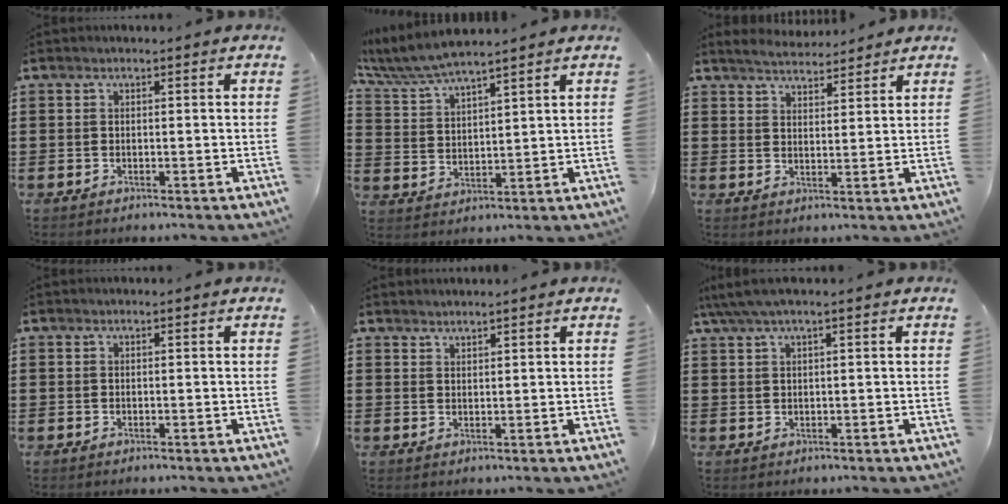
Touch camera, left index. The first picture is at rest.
{"total": 5.8, "force": [5.5, 0.3, 2.0], "torque": [-0.060, -0.027, 0.096]}
{"total": 3.8, "force": [3.8, 0.5, 0.5], "torque": [-0.021, -0.006, 0.070]}
{"total": 0.0}
{"total": 1.5, "force": [1.5, 0.0, -0.1], "torque": [-0.001, -0.002, 0.030]}
{"total": 2.5, "force": [1.3, 0.2, 2.2], "torque": [-0.043, 0.000, 0.023]}